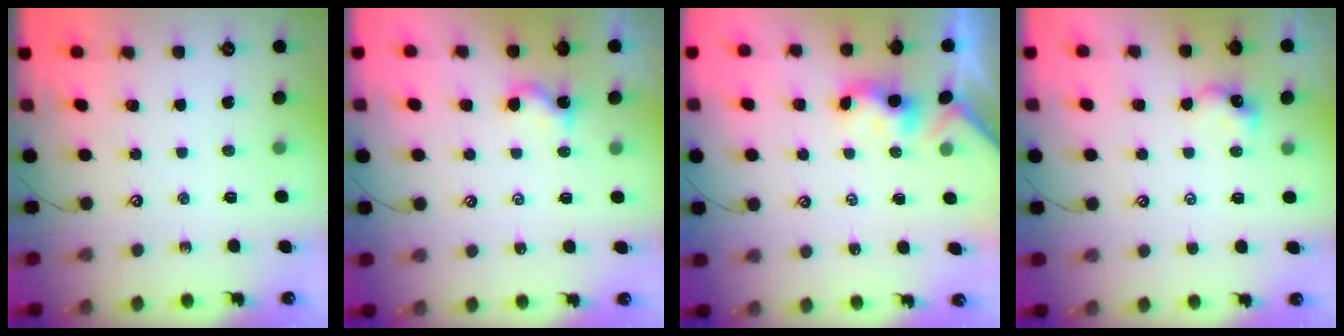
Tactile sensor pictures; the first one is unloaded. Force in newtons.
{"total": 0.0}
{"total": 1.1, "press": 1.0, "slide": 0.4}
{"total": 0.7, "press": 0.7, "slide": 0.1}